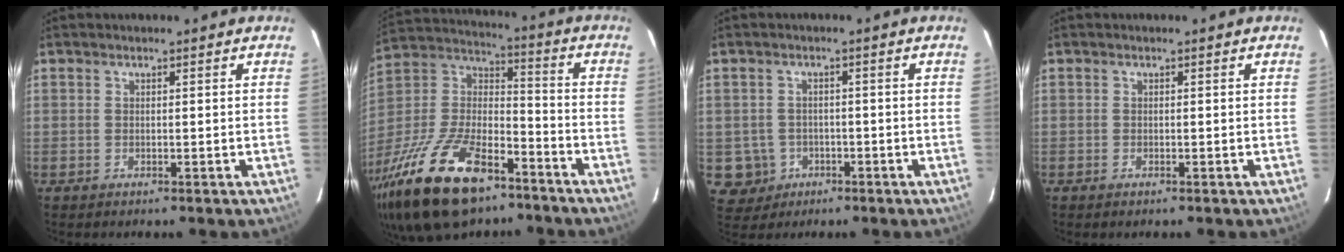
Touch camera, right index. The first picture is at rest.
{"total": 28.5, "force": [-17.9, 12.7, 18.2], "torque": [-0.386, -0.023, -0.303]}
{"total": 5.6, "force": [-1.6, 5.3, 0.5], "torque": [-0.022, 0.019, -0.014]}
{"total": 0.5, "force": [-0.4, 0.3, 0.2], "torque": [-0.006, -0.002, -0.009]}